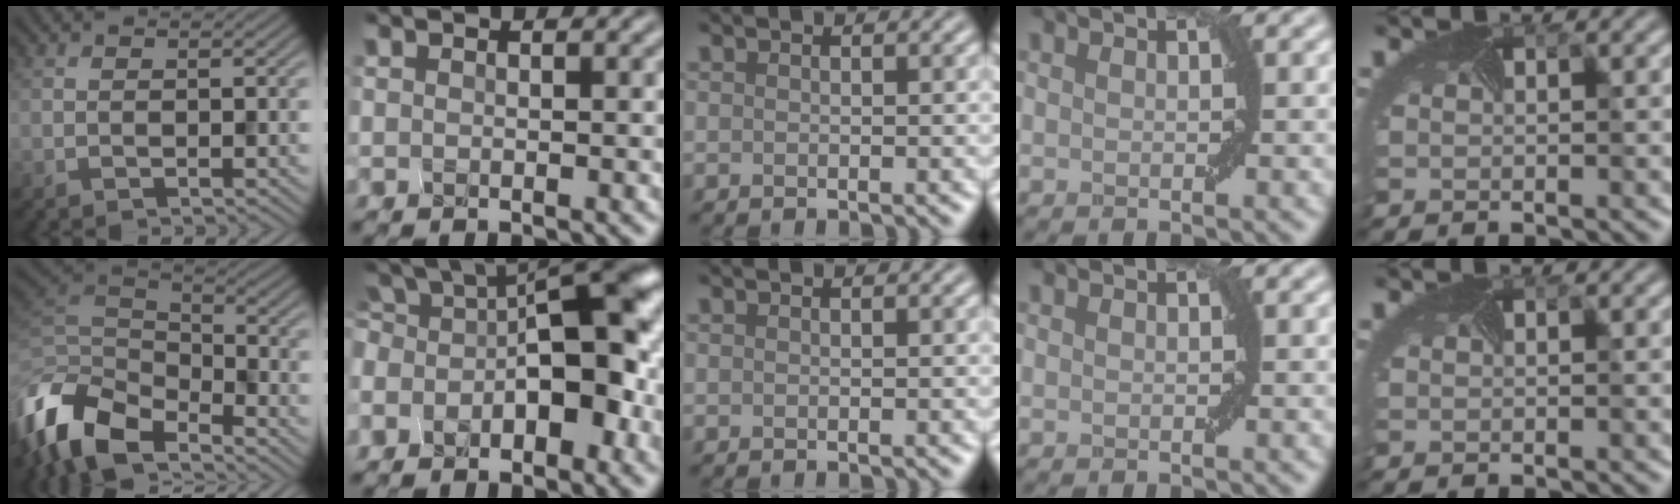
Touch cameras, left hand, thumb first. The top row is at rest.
{"thumb": {"total": 12.0, "force": [-7.9, 5.7, 7.1], "torque": [-0.179, -0.014, -0.155]}, "index": {"total": 10.1, "force": [-2.7, 4.8, 8.4], "torque": [-0.126, 0.018, -0.039]}}